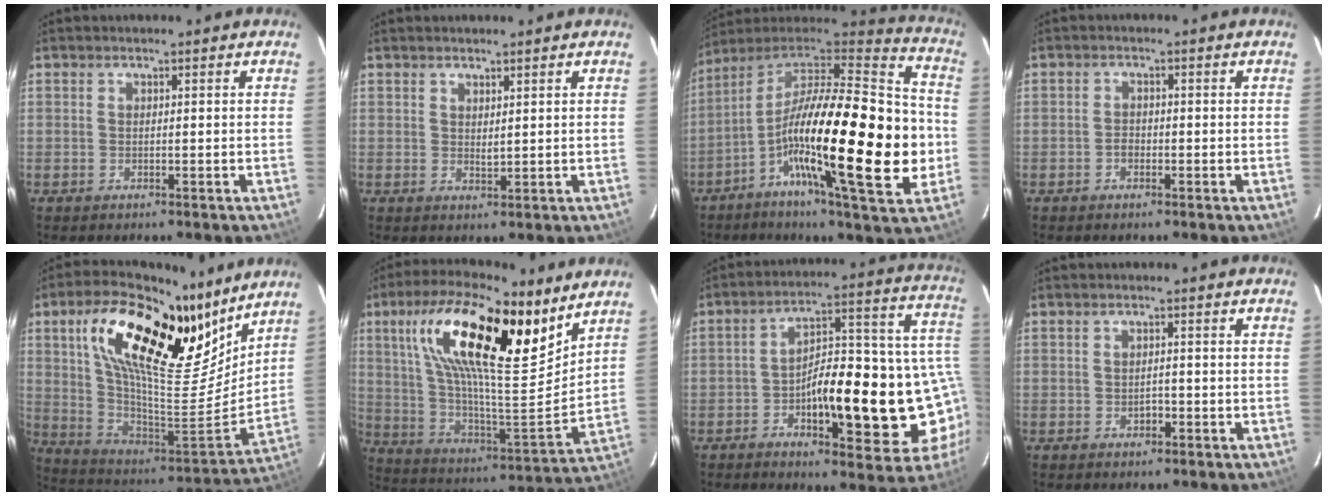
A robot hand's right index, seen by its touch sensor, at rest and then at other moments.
{"total": 1.6, "force": [1.2, 0.6, 0.9], "torque": [-0.015, -0.001, 0.020]}
{"total": 29.5, "force": [-6.6, 6.5, 28.0], "torque": [-0.462, -0.027, -0.128]}
{"total": 1.5, "force": [-0.9, 1.0, 0.7], "torque": [-0.015, 0.004, -0.016]}
{"total": 29.4, "force": [17.2, 11.7, 20.7], "torque": [-0.371, 0.021, 0.305]}
{"total": 25.9, "force": [13.9, 8.1, 20.3], "torque": [-0.358, 0.036, 0.245]}
{"total": 22.0, "force": [-3.8, 8.7, 19.9], "torque": [-0.270, 0.023, -0.043]}
{"total": 1.5, "force": [-0.7, 1.0, 0.9], "torque": [-0.017, 0.006, -0.008]}